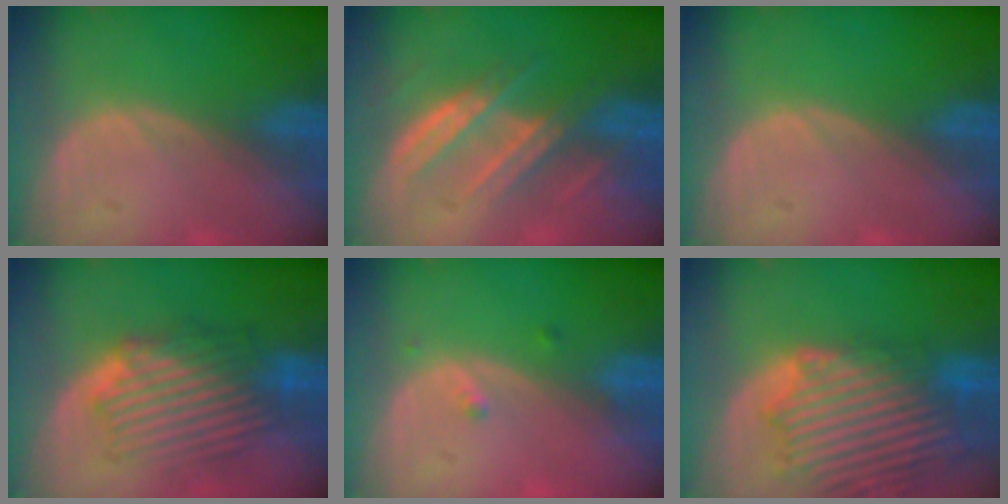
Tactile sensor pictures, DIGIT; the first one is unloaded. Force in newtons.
{"total": 7.0, "press": 6.9, "slide": 1.4}
{"total": 0.0}
{"total": 8.8, "press": 8.3, "slide": 2.8}
{"total": 1.3, "press": 1.1, "slide": 0.7}
{"total": 14.2, "press": 12.2, "slide": 7.4}